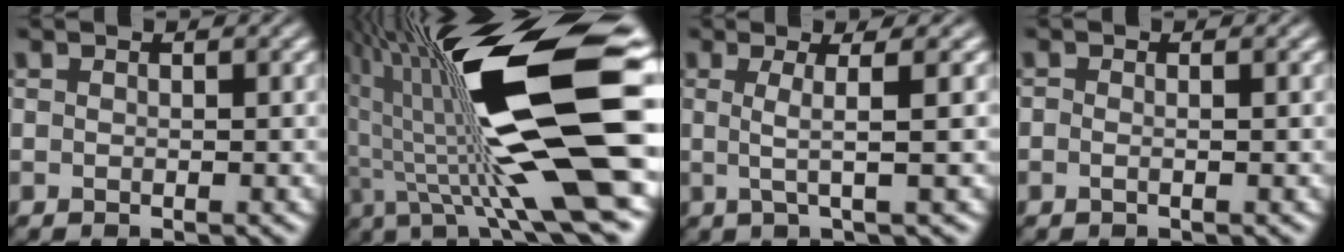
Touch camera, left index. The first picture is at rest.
{"total": 16.4, "force": [2.0, 3.8, 15.8], "torque": [-0.268, -0.001, 0.033]}
{"total": 3.0, "force": [0.4, 0.5, 3.0], "torque": [-0.058, 0.000, 0.003]}
{"total": 1.5, "force": [0.3, 0.9, 1.2], "torque": [-0.003, -0.003, -0.020]}